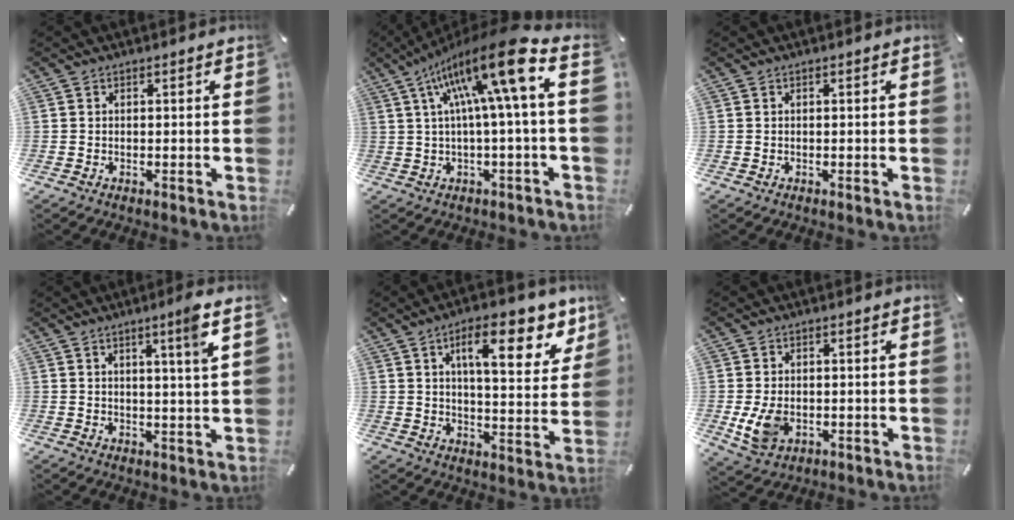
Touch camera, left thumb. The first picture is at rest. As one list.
[{"total": 18.1, "force": [6.5, 2.2, 16.8], "torque": [-0.292, -0.036, 0.089]}, {"total": 0.0}, {"total": 6.3, "force": [3.4, -0.5, 5.3], "torque": [-0.085, -0.013, 0.049]}, {"total": 16.0, "force": [8.5, 5.9, 12.2], "torque": [-0.180, -0.029, 0.132]}, {"total": 6.3, "force": [-1.0, 4.8, 4.1], "torque": [-0.092, -0.004, -0.019]}]